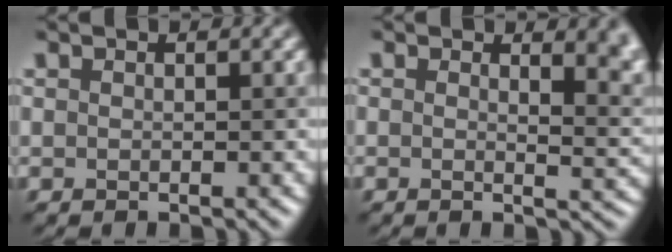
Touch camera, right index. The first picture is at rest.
{"total": 7.1, "force": [2.3, 3.3, 5.8], "torque": [-0.010, 0.009, 0.014]}